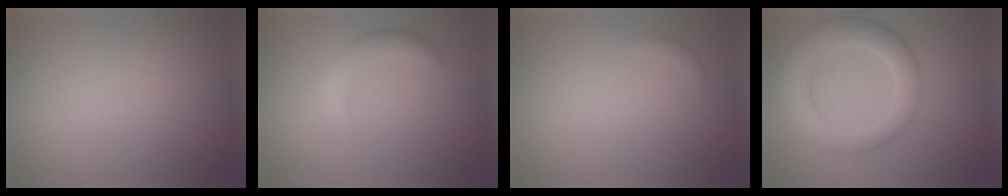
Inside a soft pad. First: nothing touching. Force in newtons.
{"total": 2.6, "press": 2.6, "slide": 0.0}
{"total": 0.6, "press": 0.6, "slide": 0.0}
{"total": 6.8, "press": 6.8, "slide": 0.5}